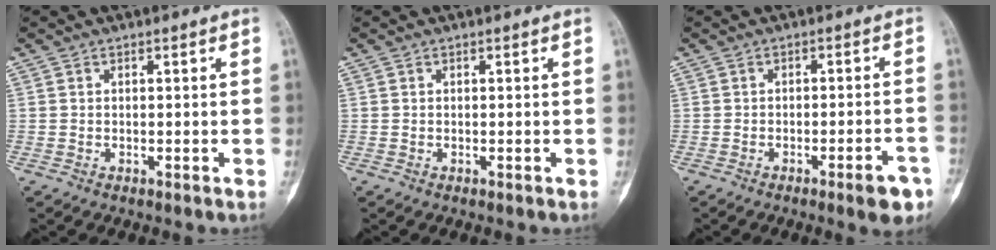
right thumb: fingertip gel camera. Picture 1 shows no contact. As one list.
[{"total": 0.0}, {"total": 5.6, "force": [-3.2, 1.0, 4.5], "torque": [-0.052, 0.015, -0.038]}]